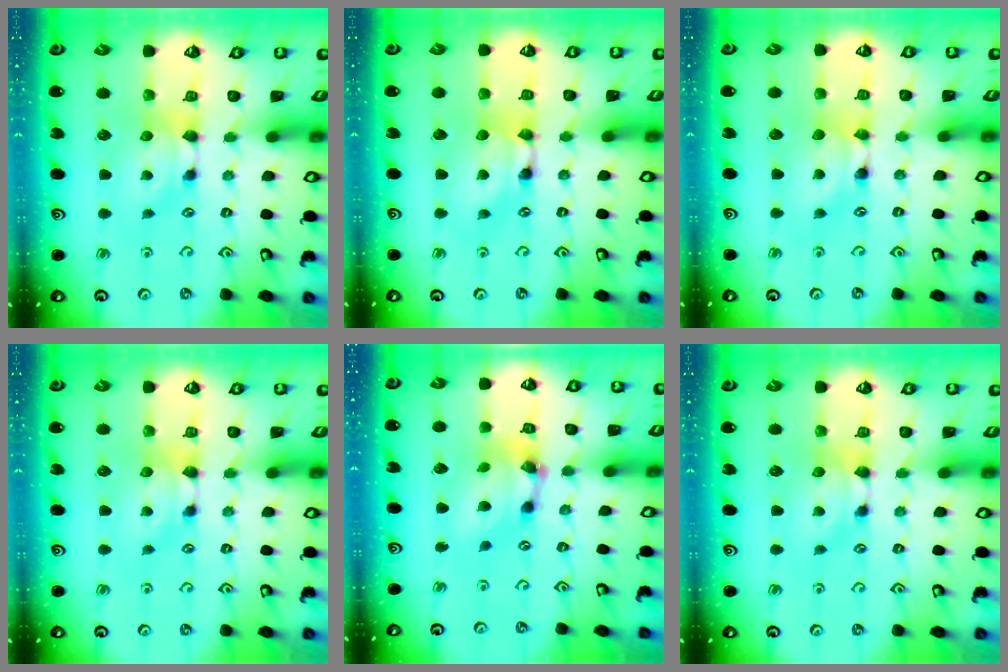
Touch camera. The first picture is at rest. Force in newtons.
{"total": 2.2, "press": 2.2, "slide": 0.1}
{"total": 1.6, "press": 1.6, "slide": 0.2}
{"total": 0.0}
{"total": 6.4, "press": 6.1, "slide": 1.9}
{"total": 0.0}